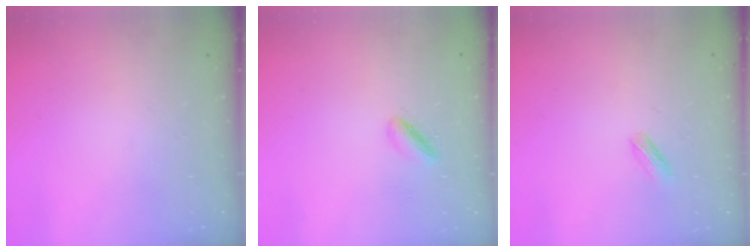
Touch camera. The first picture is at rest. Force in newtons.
{"total": 3.2, "press": 3.1, "slide": 0.8}
{"total": 1.8, "press": 1.7, "slide": 0.5}